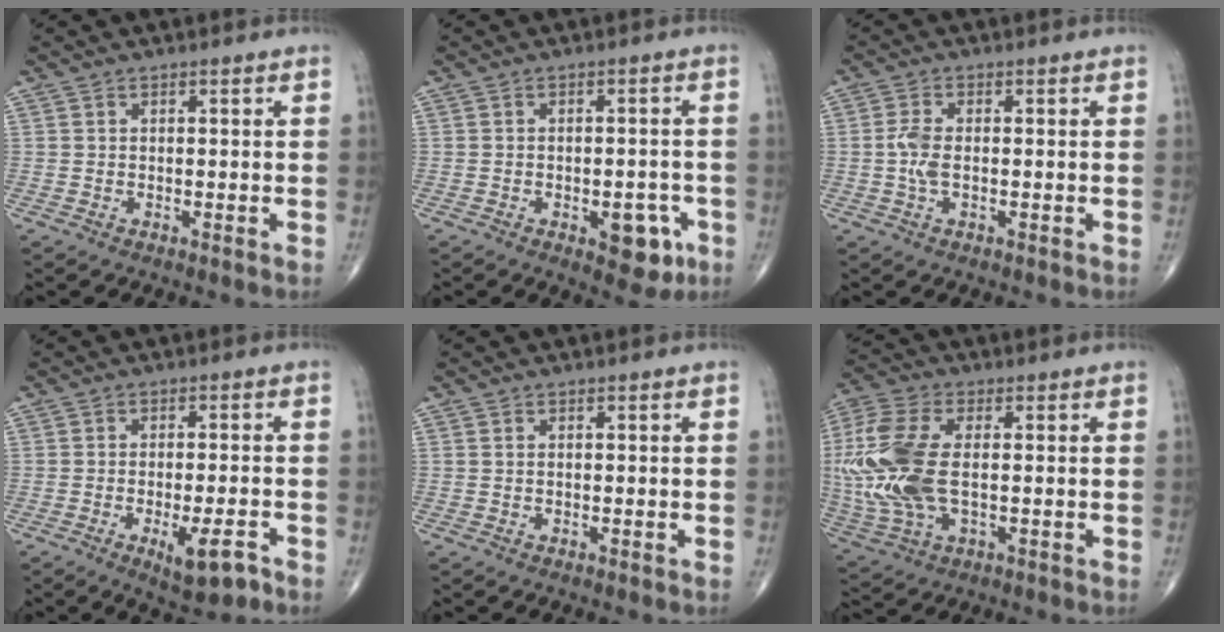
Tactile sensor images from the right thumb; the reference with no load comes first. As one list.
[{"total": 7.0, "force": [-2.9, 3.6, 5.4], "torque": [-0.043, 0.014, -0.029]}, {"total": 3.5, "force": [-0.4, 1.6, 3.1], "torque": [-0.080, 0.004, -0.009]}, {"total": 6.6, "force": [-3.7, 2.0, 5.1], "torque": [-0.075, 0.016, -0.051]}, {"total": 0.0}, {"total": 19.4, "force": [0.2, 10.4, 16.3], "torque": [-0.409, -0.006, 0.008]}]